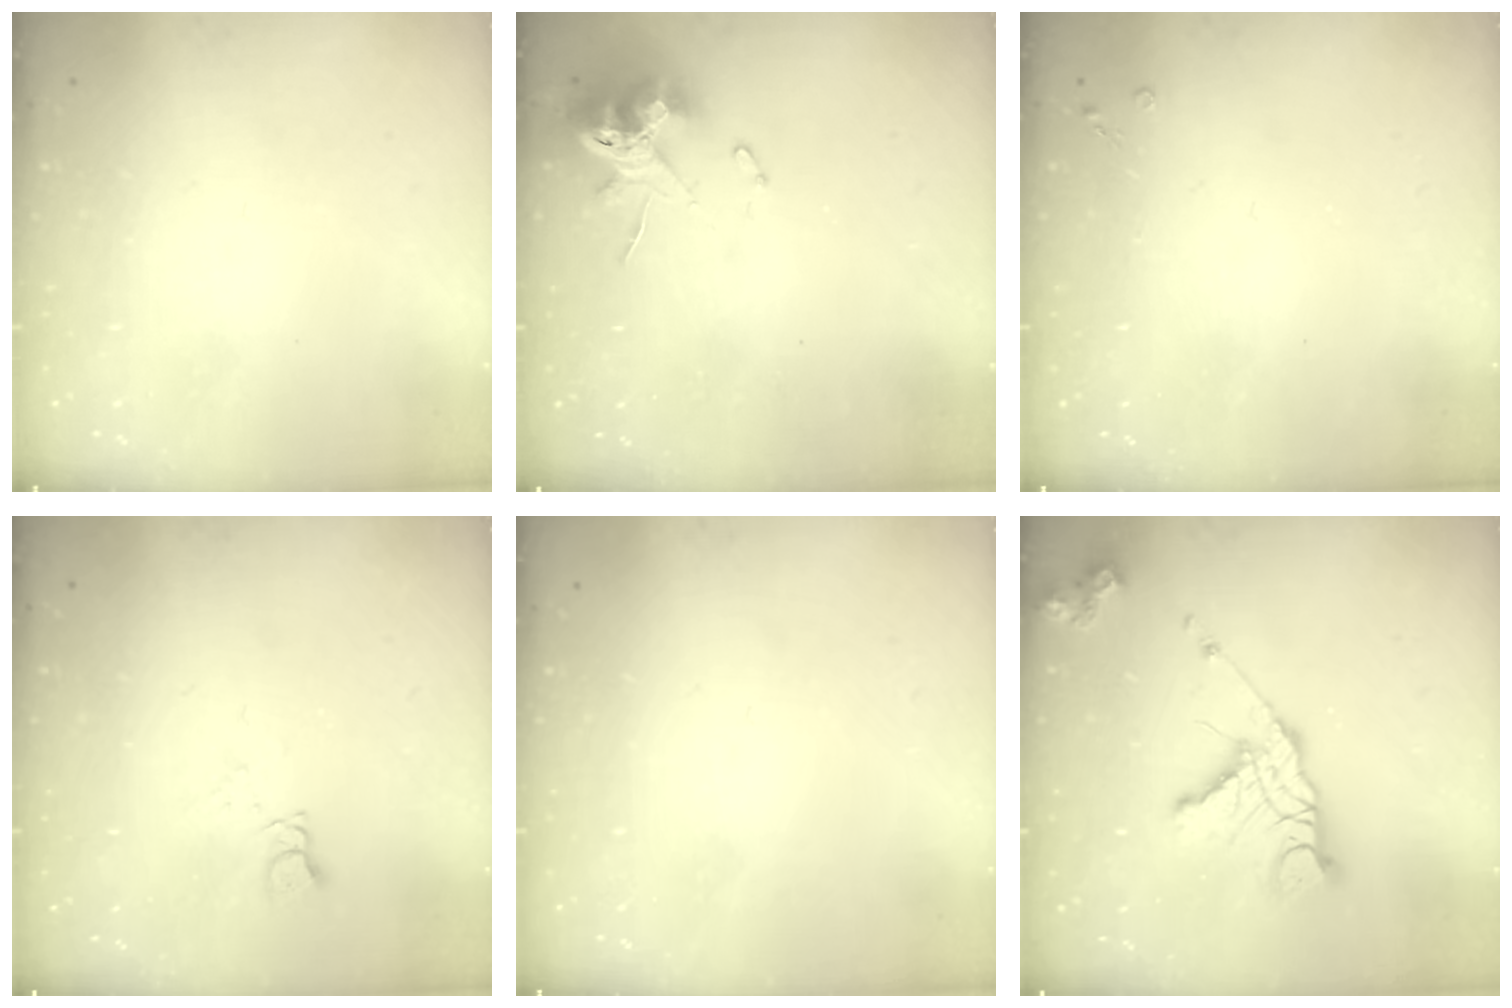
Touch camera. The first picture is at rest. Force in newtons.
{"total": 11.4, "press": 11.3, "slide": 1.1}
{"total": 2.1, "press": 2.1, "slide": 0.4}
{"total": 4.0, "press": 3.9, "slide": 0.6}
{"total": 0.0}
{"total": 15.5, "press": 15.4, "slide": 1.5}